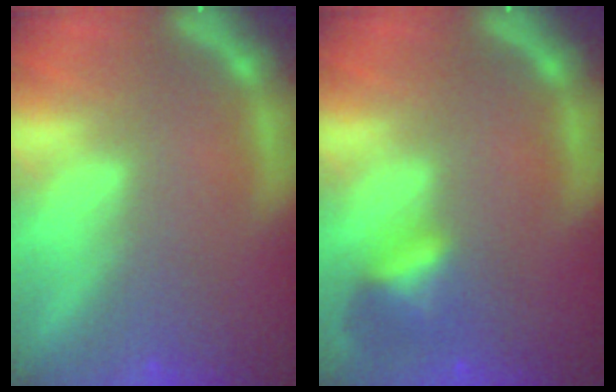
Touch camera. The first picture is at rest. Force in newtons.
{"total": 2.9}